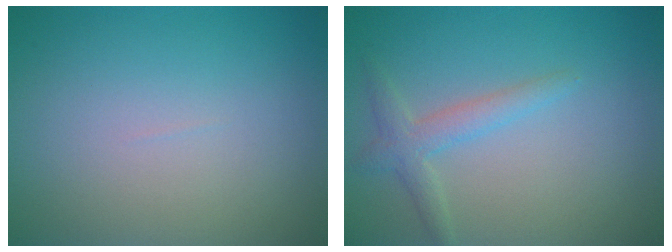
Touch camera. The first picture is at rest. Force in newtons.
{"total": 2.2, "press": 2.2, "slide": 0.1}